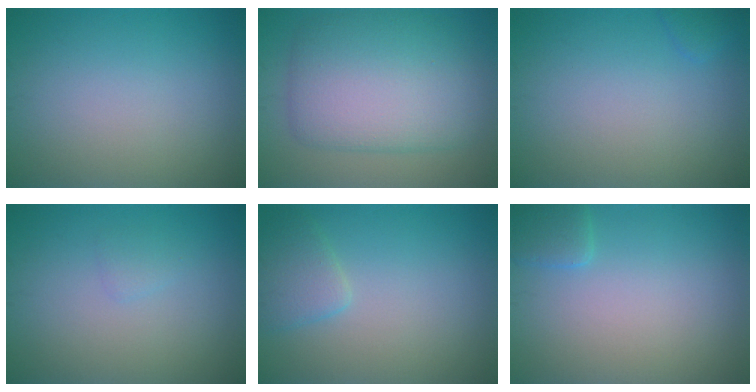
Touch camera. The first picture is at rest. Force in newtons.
{"total": 8.7, "press": 8.7, "slide": 0.1}
{"total": 0.8, "press": 0.8, "slide": 0.1}
{"total": 0.8, "press": 0.8, "slide": 0.0}
{"total": 2.3, "press": 2.3, "slide": 0.2}
{"total": 1.5, "press": 1.5, "slide": 0.1}